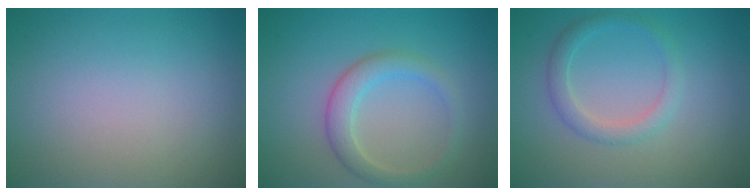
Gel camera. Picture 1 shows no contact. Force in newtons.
{"total": 3.0, "press": 3.0, "slide": 0.1}
{"total": 2.2, "press": 2.2, "slide": 0.1}